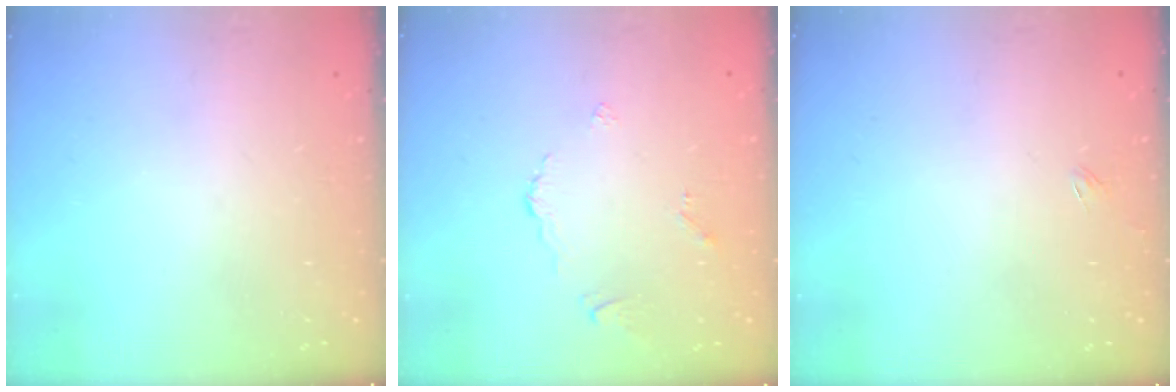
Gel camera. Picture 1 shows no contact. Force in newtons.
{"total": 2.8, "press": 2.7, "slide": 0.6}
{"total": 1.8, "press": 1.7, "slide": 0.3}